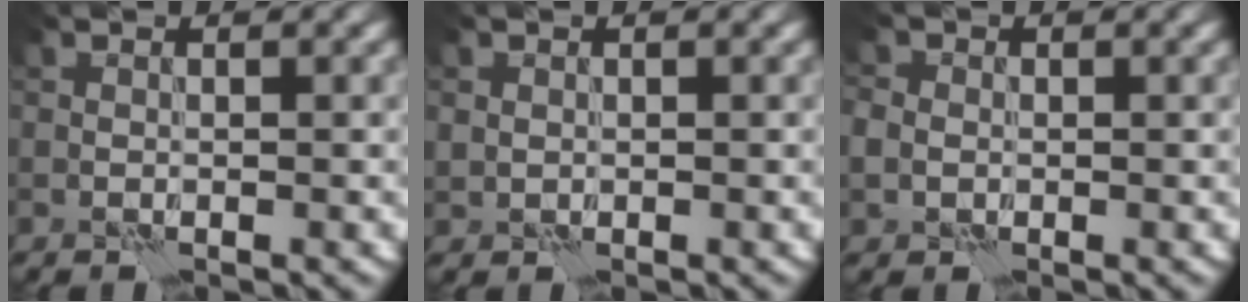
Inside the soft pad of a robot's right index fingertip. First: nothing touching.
{"total": 0.9, "force": [0.2, 0.8, 0.2], "torque": [-0.002, 0.001, 0.005]}
{"total": 3.2, "force": [-0.1, 2.8, 1.5], "torque": [-0.025, 0.012, -0.013]}